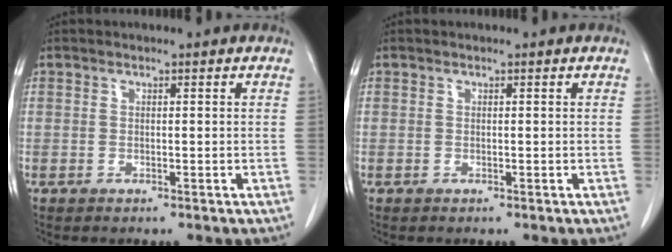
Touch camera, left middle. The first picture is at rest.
{"total": 0.0}